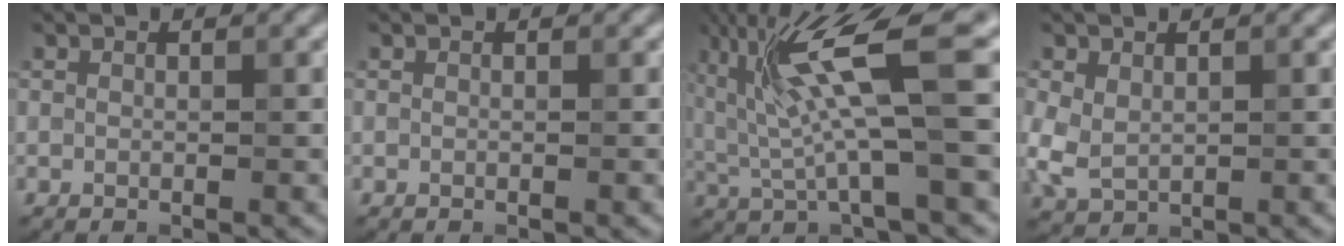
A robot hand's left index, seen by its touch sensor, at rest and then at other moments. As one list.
[{"total": 0.0}, {"total": 10.1, "force": [2.7, 2.0, 9.6], "torque": [-0.172, 0.005, 0.053]}, {"total": 2.8, "force": [0.4, 2.1, 1.8], "torque": [-0.047, -0.001, 0.012]}]